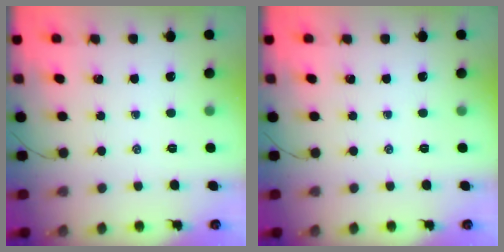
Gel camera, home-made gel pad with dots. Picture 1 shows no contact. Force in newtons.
{"total": 0.0}